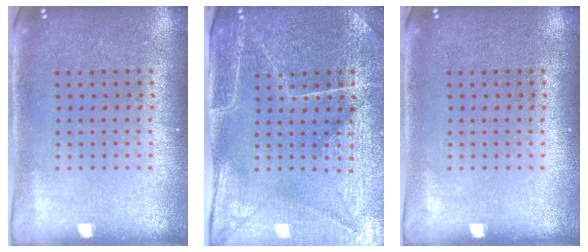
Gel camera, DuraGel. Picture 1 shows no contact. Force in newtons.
{"total": 4.5, "press": 4.1, "slide": 1.9}
{"total": 0.0}